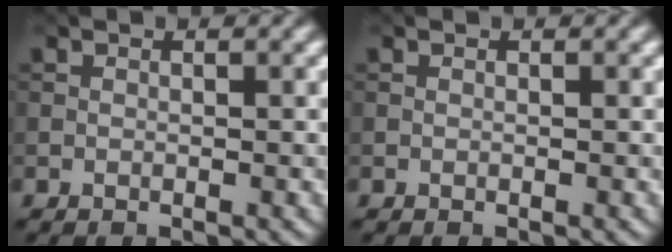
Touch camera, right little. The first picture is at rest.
{"total": 0.0}